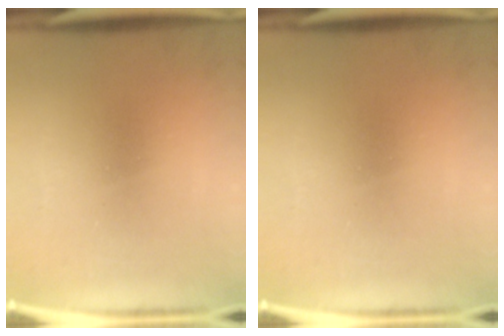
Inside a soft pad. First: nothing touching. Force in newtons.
{"total": 0.0}